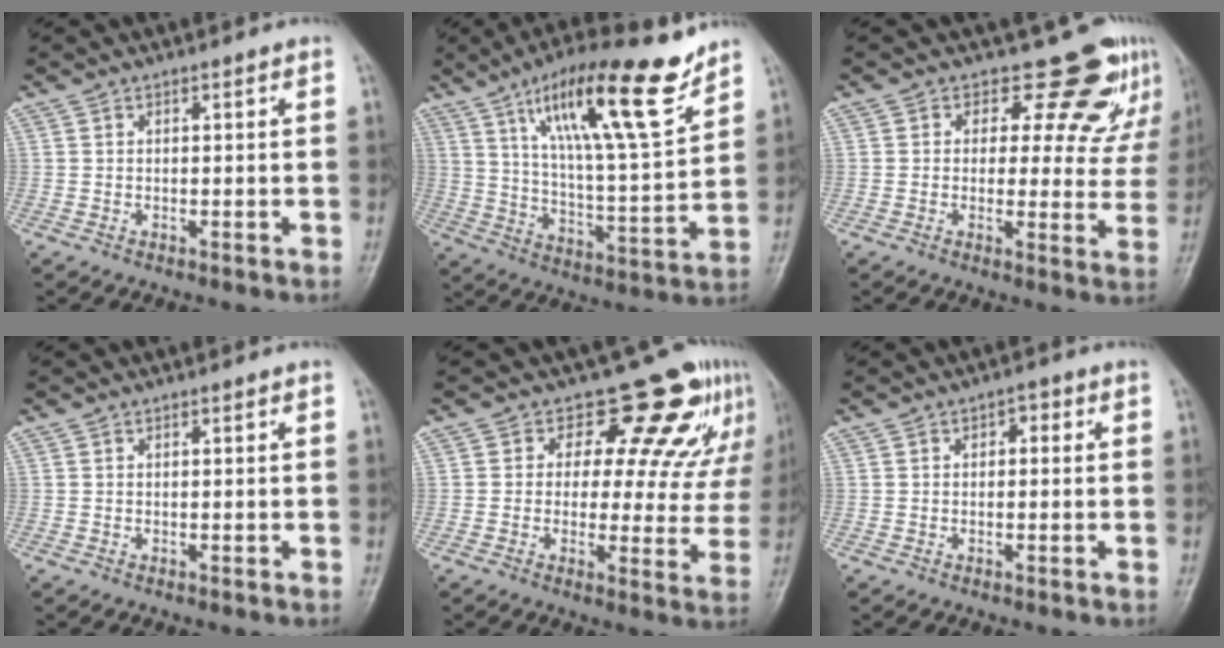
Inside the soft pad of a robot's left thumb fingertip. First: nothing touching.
{"total": 20.4, "force": [12.5, 4.2, 15.5], "torque": [-0.231, -0.054, 0.214]}
{"total": 11.0, "force": [8.5, 6.0, 3.7], "torque": [0.007, -0.050, 0.086]}
{"total": 0.0}
{"total": 13.8, "force": [9.6, 7.5, 6.6], "torque": [-0.023, -0.050, 0.100]}
{"total": 2.0, "force": [0.3, 1.4, 1.4], "torque": [-0.004, 0.006, -0.004]}